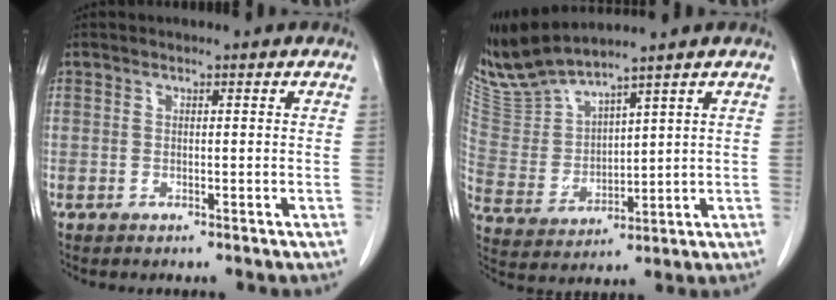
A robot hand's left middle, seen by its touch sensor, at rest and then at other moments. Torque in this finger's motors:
{"motor_torque": [0.19, -0.43, 0.13, 0.09]}